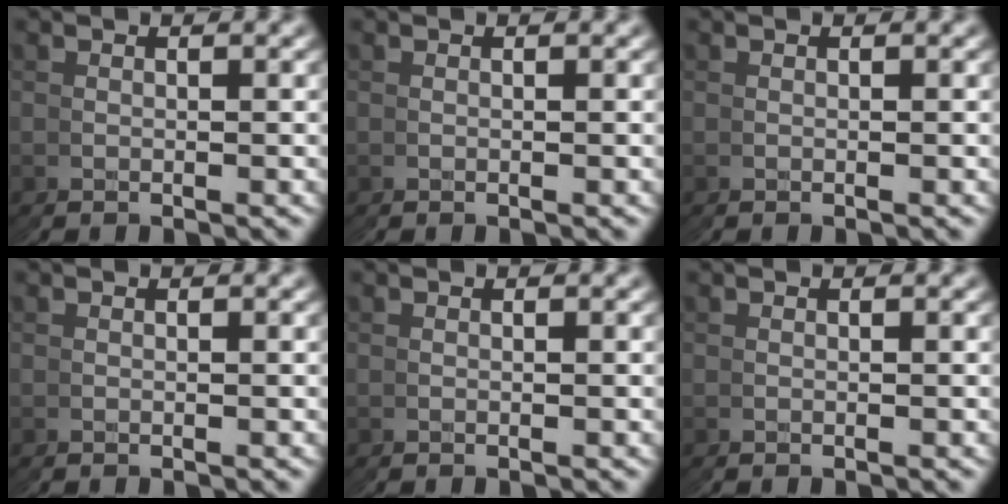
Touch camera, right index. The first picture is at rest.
{"total": 0.0}
{"total": 0.0}
{"total": 0.0}
{"total": 0.0}
{"total": 0.0}